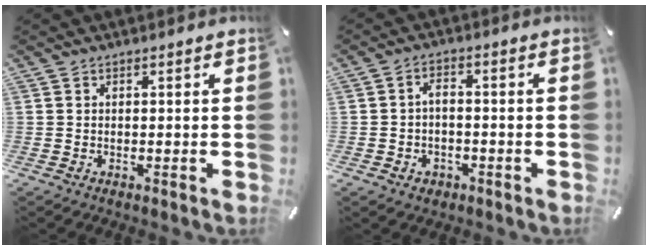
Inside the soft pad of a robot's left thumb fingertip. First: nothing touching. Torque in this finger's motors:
{"motor_torque": [-0.10, -0.19, 0.29, 0.07, 0.11]}